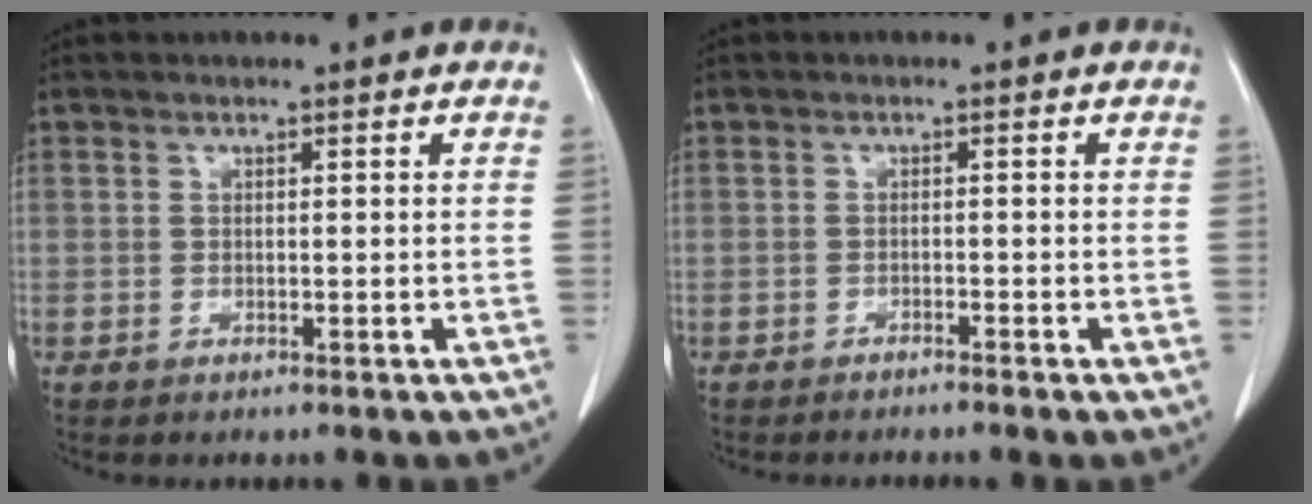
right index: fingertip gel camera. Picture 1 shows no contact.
{"total": 1.9, "force": [-1.7, -0.3, 0.9], "torque": [-0.011, 0.003, -0.024]}